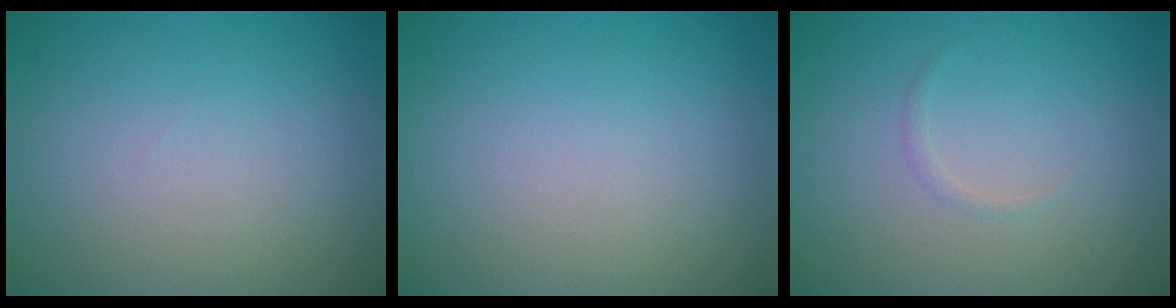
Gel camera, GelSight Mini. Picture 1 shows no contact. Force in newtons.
{"total": 0.0}
{"total": 0.6, "press": 0.6, "slide": 0.1}